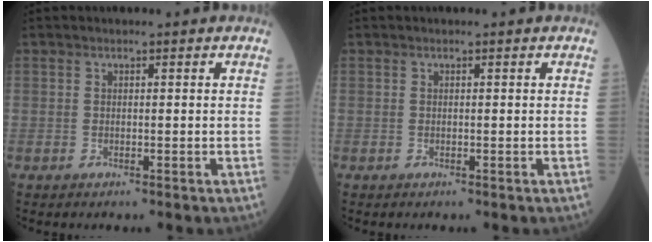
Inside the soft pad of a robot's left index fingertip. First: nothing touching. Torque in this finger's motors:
{"motor_torque": [0.10, 0.05, -0.01, 0.00]}